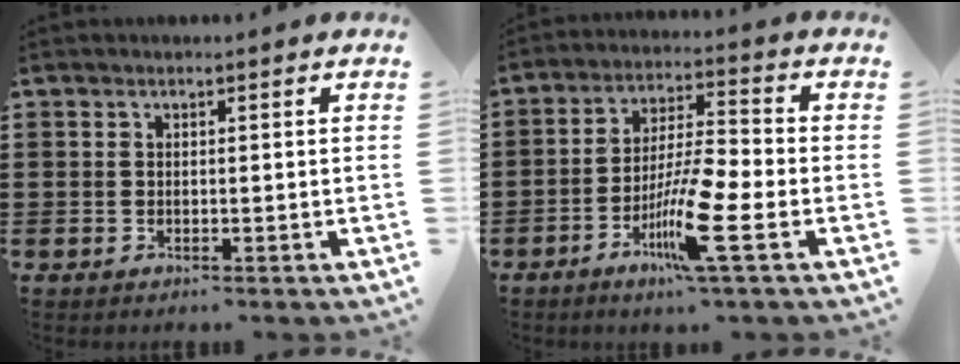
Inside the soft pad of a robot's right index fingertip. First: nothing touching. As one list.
[{"total": 10.4, "force": [-4.3, 1.7, 9.4], "torque": [-0.190, -0.007, -0.082]}]